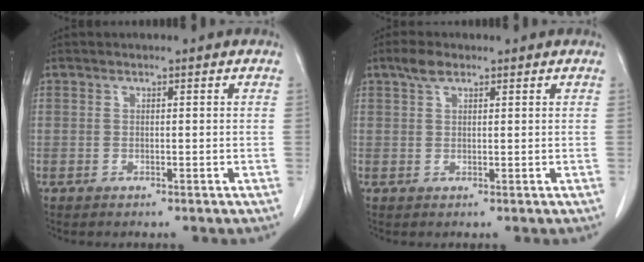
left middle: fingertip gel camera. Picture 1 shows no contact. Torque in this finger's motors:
{"motor_torque": [0.32, -0.19, -0.16, -0.04]}